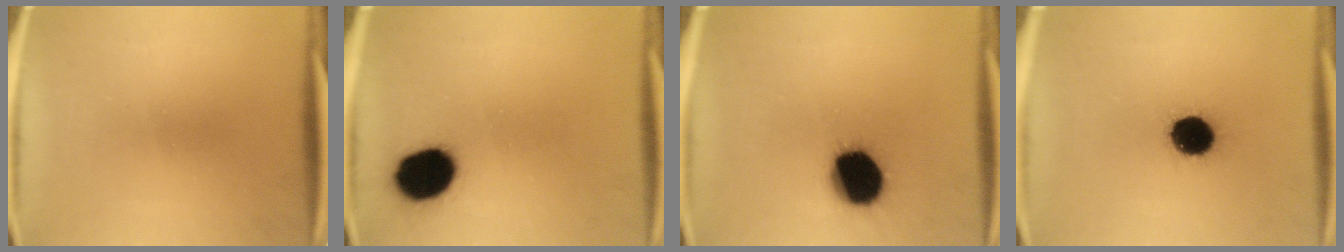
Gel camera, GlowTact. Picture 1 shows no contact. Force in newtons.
{"total": 13.6}
{"total": 17.4}
{"total": 13.1}